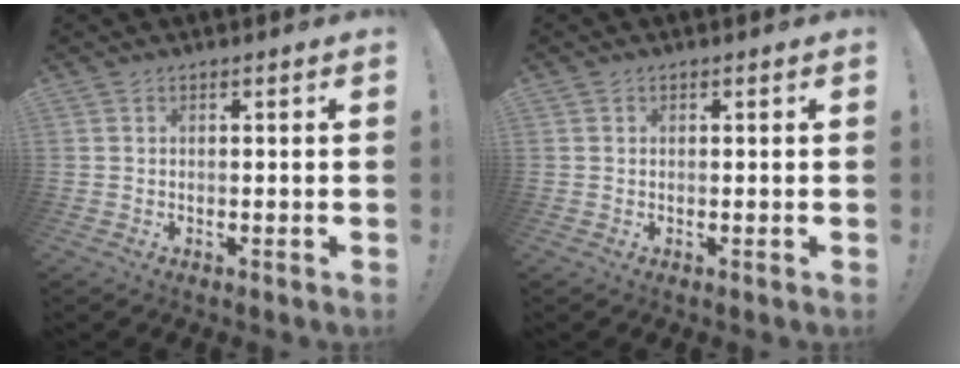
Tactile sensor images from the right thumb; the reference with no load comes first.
{"total": 0.0}